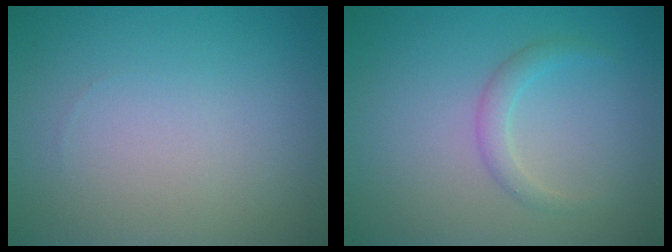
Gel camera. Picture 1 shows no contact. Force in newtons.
{"total": 1.5, "press": 1.5, "slide": 0.1}